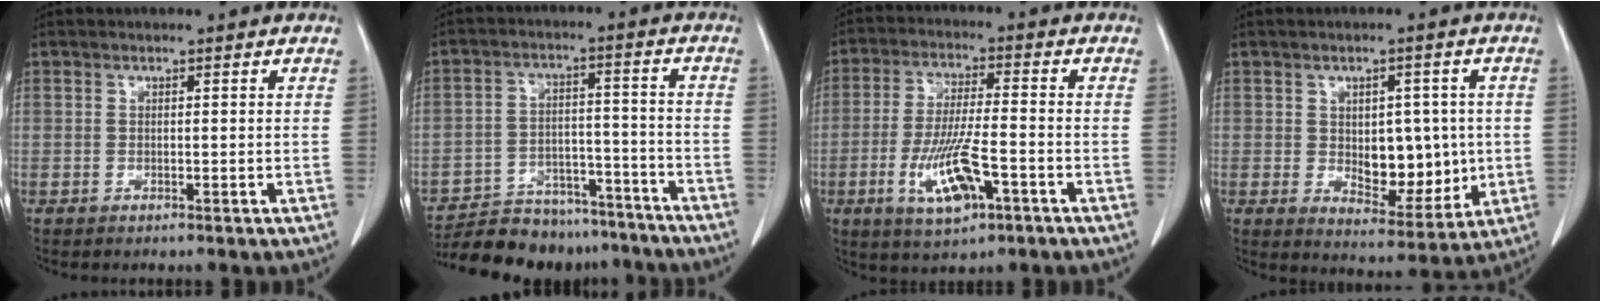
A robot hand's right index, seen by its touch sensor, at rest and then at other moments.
{"total": 15.7, "force": [-14.2, 5.7, 3.3], "torque": [-0.047, 0.029, -0.202]}
{"total": 10.2, "force": [-4.0, 2.2, 9.2], "torque": [-0.180, -0.010, -0.065]}
{"total": 9.5, "force": [0.1, 5.3, 7.9], "torque": [-0.101, 0.001, 0.019]}